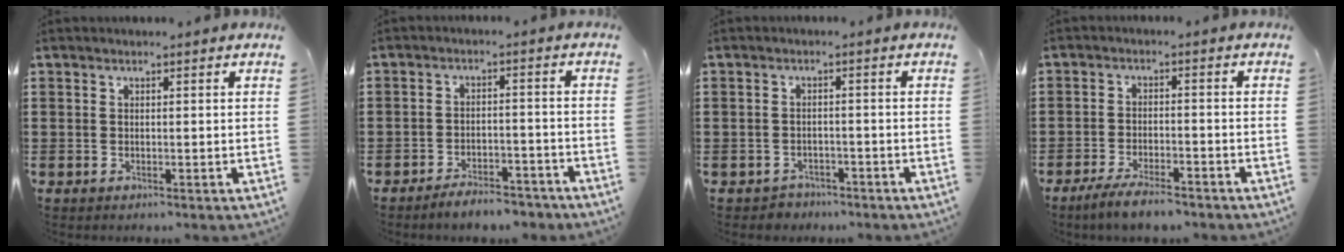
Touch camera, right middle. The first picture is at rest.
{"total": 4.4, "force": [-4.3, 0.6, 0.8], "torque": [-0.014, 0.006, -0.087]}
{"total": 1.9, "force": [-1.7, 0.7, -0.2], "torque": [-0.004, 0.002, -0.040]}
{"total": 4.7, "force": [-4.1, 0.8, 2.1], "torque": [-0.048, -0.005, -0.082]}